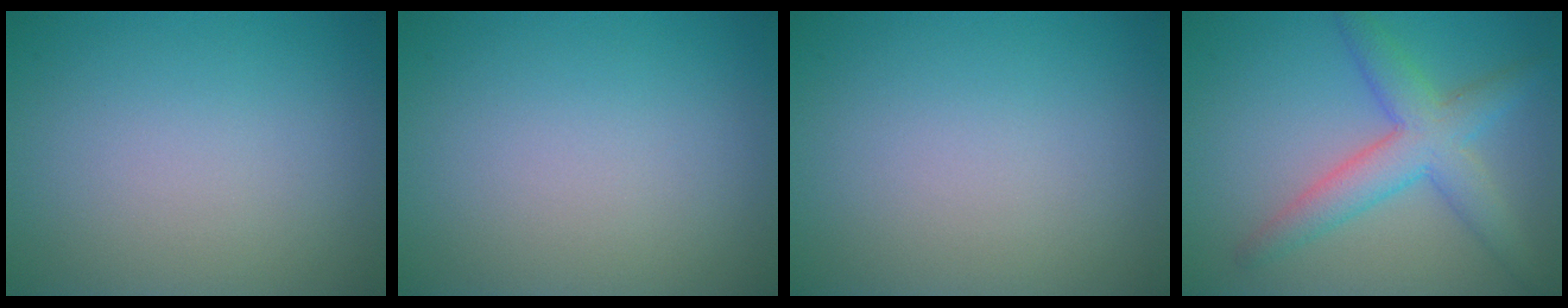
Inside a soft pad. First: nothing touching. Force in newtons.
{"total": 0.0}
{"total": 0.0}
{"total": 5.0, "press": 5.0, "slide": 0.2}